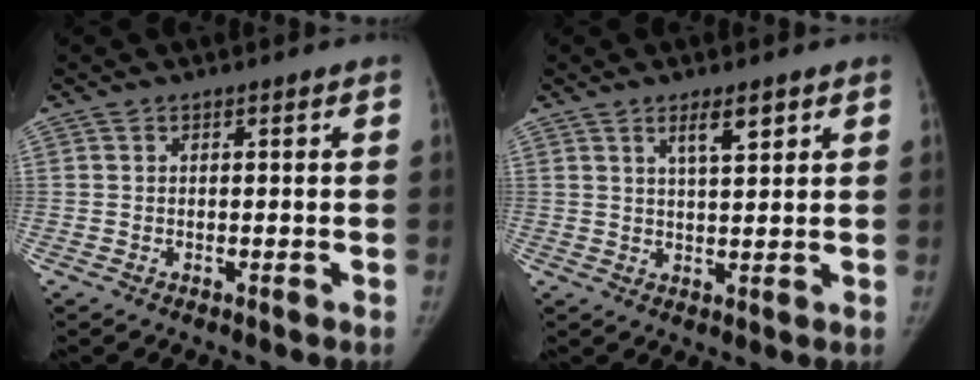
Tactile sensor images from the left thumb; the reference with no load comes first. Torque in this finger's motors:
{"motor_torque": [-0.05, 0.10, 0.66, -0.21, -0.04]}